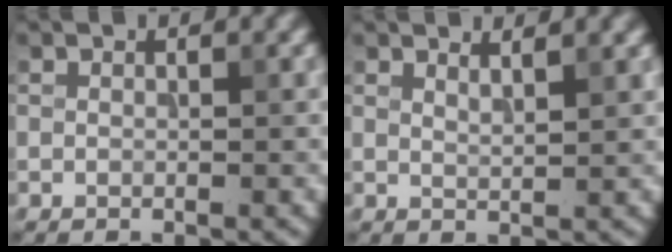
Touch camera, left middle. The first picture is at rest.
{"total": 1.5, "force": [1.3, 0.0, 0.7], "torque": [-0.011, 0.007, 0.021]}